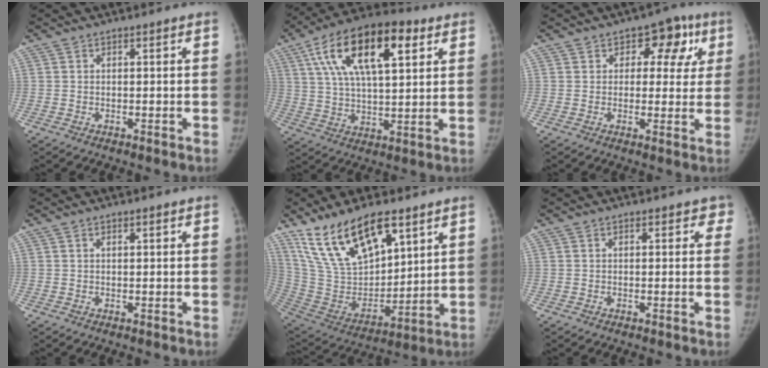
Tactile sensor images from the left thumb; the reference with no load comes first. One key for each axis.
{"total": 20.2, "fx": 8.2, "fy": 8.6, "fz": 16.3, "tx": -0.273, "ty": 0.002, "tz": 0.138}
{"total": 8.5, "fx": 3.3, "fy": 5.9, "fz": 5.2, "tx": -0.003, "ty": -0.004, "tz": 0.034}
{"total": 0.6, "fx": 0.3, "fy": 0.2, "fz": 0.5, "tx": -0.007, "ty": 0.003, "tz": 0.006}
{"total": 20.4, "fx": 12.8, "fy": 9.1, "fz": 13.1, "tx": -0.203, "ty": -0.061, "tz": 0.254}
{"total": 1.7, "fx": 0.9, "fy": 1.2, "fz": 0.9, "tx": 0.019, "ty": 0.003, "tz": 0.002}